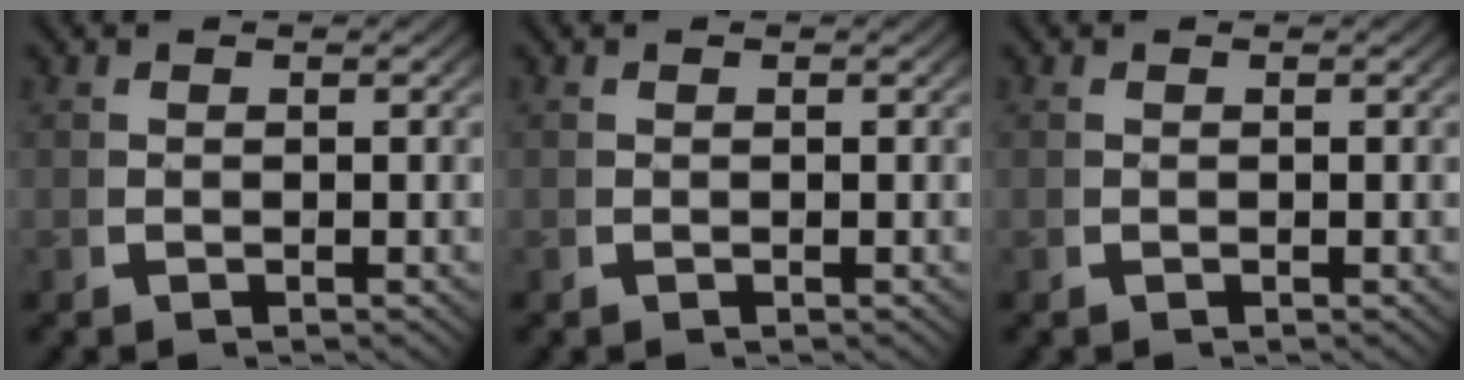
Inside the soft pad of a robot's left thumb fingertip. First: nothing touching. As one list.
[{"total": 0.0}, {"total": 0.0}]